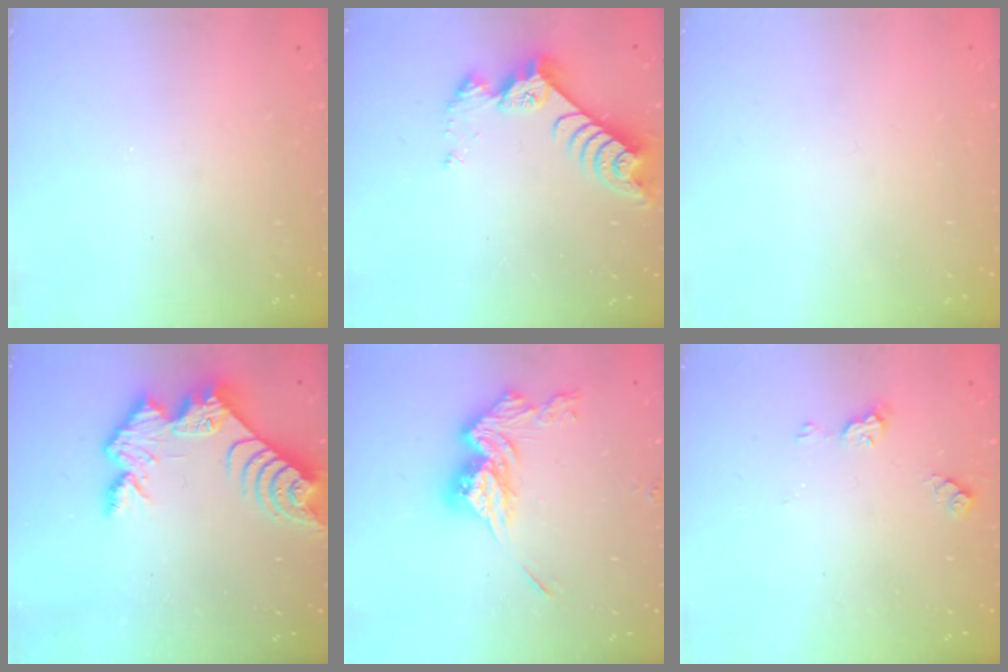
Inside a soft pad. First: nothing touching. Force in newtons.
{"total": 9.4, "press": 9.3, "slide": 0.8}
{"total": 0.0}
{"total": 12.1, "press": 12.1, "slide": 0.8}
{"total": 14.5, "press": 14.5, "slide": 0.8}
{"total": 5.1, "press": 5.0, "slide": 0.6}